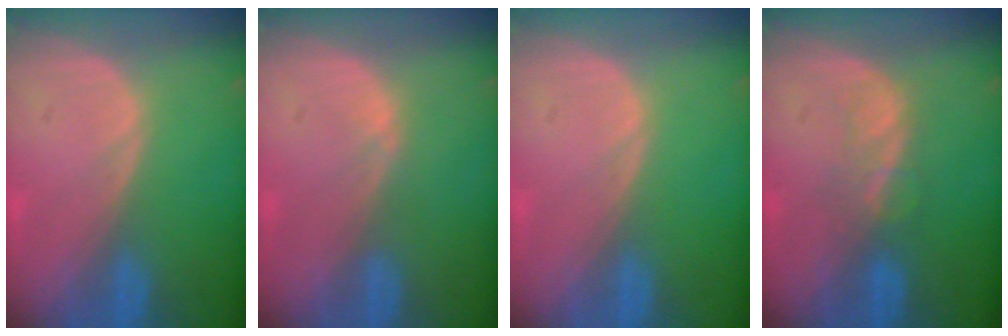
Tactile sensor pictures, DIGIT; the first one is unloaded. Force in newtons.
{"total": 0.7, "press": 0.7, "slide": 0.3}
{"total": 0.0}
{"total": 3.3, "press": 3.3, "slide": 0.5}